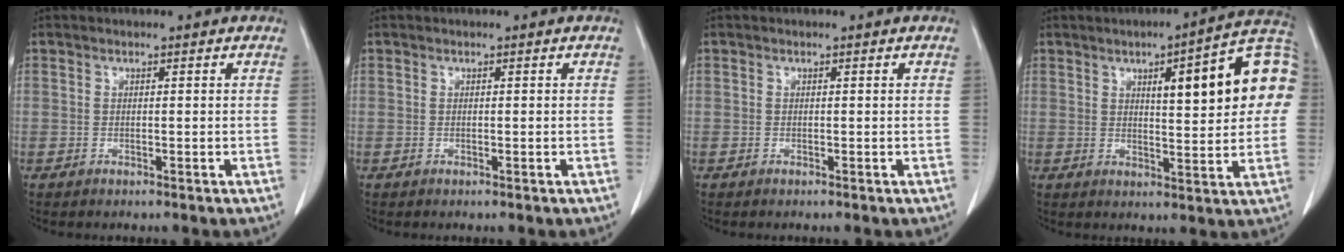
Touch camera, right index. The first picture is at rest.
{"total": 0.0}
{"total": 0.0}
{"total": 15.0, "force": [3.4, 3.0, 14.4], "torque": [-0.185, 0.030, 0.039]}